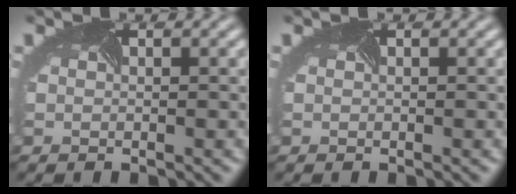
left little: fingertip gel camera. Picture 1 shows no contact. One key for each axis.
{"total": 0.0}